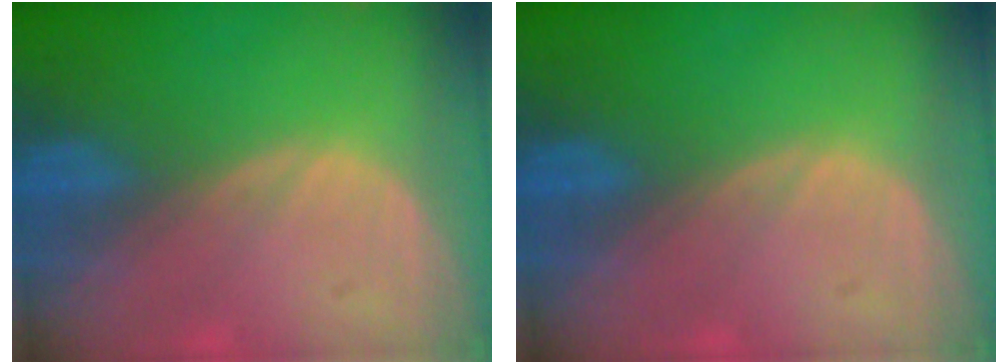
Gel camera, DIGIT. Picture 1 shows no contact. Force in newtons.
{"total": 0.0}